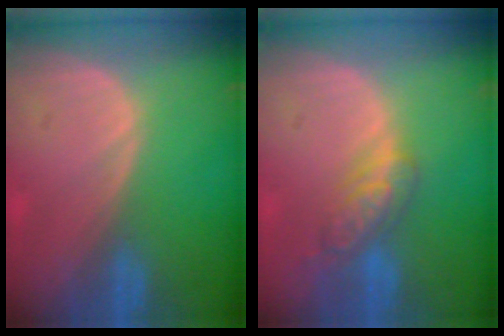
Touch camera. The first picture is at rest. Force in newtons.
{"total": 5.2, "press": 5.1, "slide": 1.3}